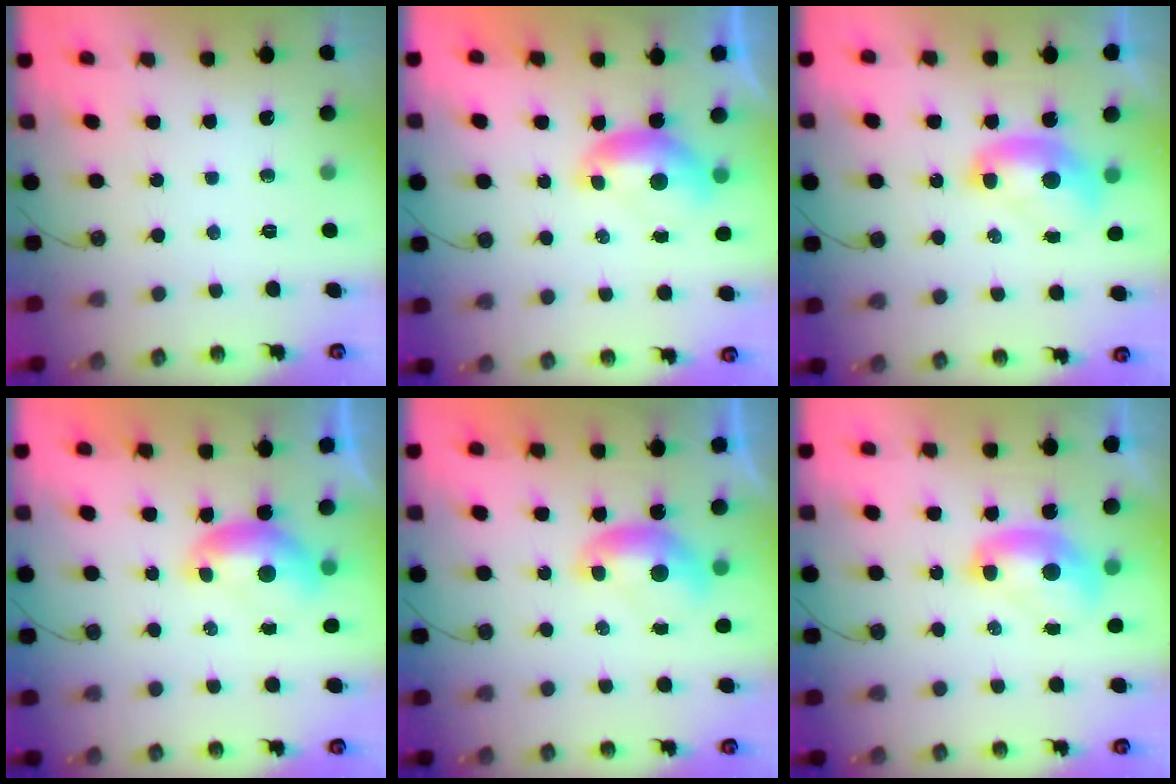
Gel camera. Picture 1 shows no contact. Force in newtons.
{"total": 0.0}
{"total": 2.1, "press": 2.1, "slide": 0.2}
{"total": 0.0}
{"total": 0.0}
{"total": 2.1, "press": 2.1, "slide": 0.2}